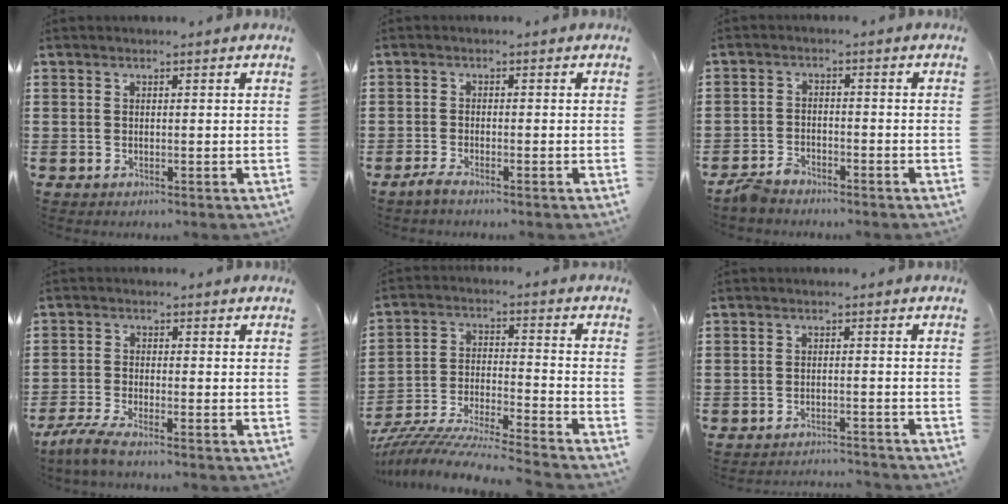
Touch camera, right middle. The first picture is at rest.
{"total": 1.8, "force": [-1.5, 0.2, 0.9], "torque": [-0.024, 0.000, -0.032]}
{"total": 3.1, "force": [-2.9, 0.9, 0.8], "torque": [-0.033, -0.001, -0.063]}
{"total": 3.8, "force": [-3.2, 0.3, 2.0], "torque": [-0.056, -0.010, -0.066]}
{"total": 8.8, "force": [-8.6, -0.2, 2.0], "torque": [-0.040, 0.001, -0.173]}
{"total": 2.3, "force": [-2.3, 0.1, 0.0], "torque": [-0.007, 0.002, -0.050]}